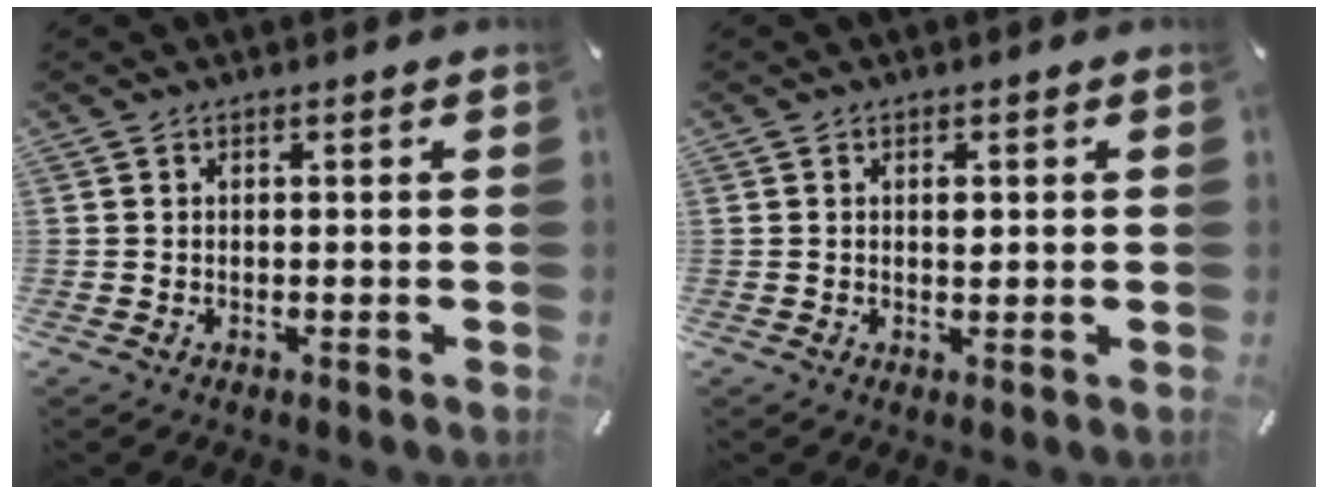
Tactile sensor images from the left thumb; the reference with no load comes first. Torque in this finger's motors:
{"motor_torque": [0.12, 0.37, 0.16, -0.11, -0.01]}